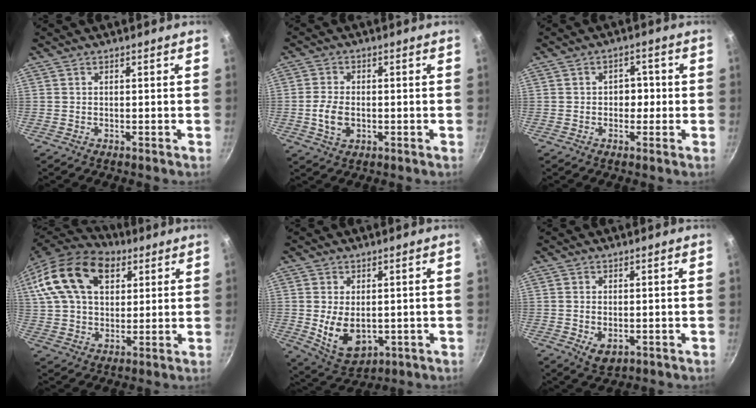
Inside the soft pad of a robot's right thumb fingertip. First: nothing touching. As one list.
[{"total": 5.6, "force": [-0.9, 3.7, 4.1], "torque": [-0.078, 0.008, -0.016]}, {"total": 3.7, "force": [-0.3, 3.0, 2.3], "torque": [0.002, 0.012, -0.008]}, {"total": 22.3, "force": [9.2, 14.3, 14.5], "torque": [-0.259, 0.001, 0.157]}, {"total": 9.7, "force": [-0.3, 6.4, 7.3], "torque": [-0.114, -0.017, 0.019]}, {"total": 4.3, "force": [-0.7, 2.8, 3.1], "torque": [-0.049, -0.014, -0.006]}]